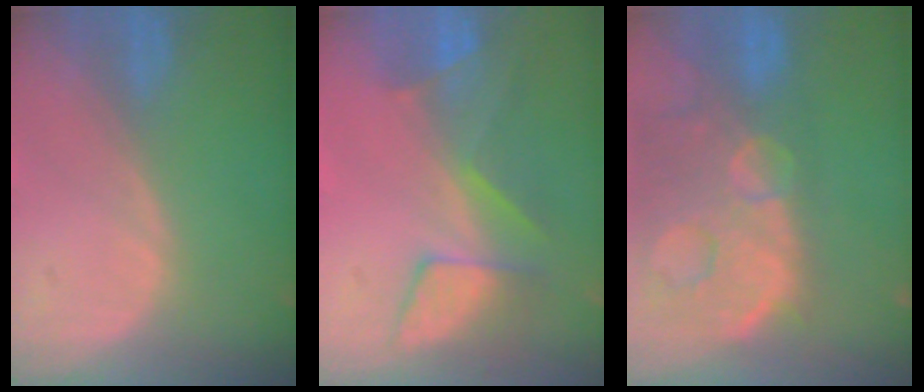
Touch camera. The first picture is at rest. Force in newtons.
{"total": 8.3, "press": 7.2, "slide": 4.1}
{"total": 14.2, "press": 11.5, "slide": 8.3}